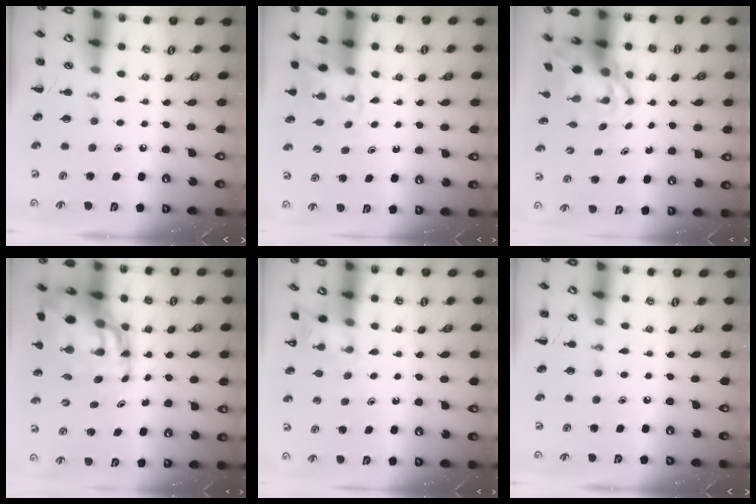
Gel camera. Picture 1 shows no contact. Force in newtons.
{"total": 2.8, "press": 2.6, "slide": 1.0}
{"total": 4.3, "press": 4.2, "slide": 0.9}
{"total": 18.9, "press": 18.1, "slide": 5.4}
{"total": 3.5, "press": 3.3, "slide": 1.1}
{"total": 0.0}